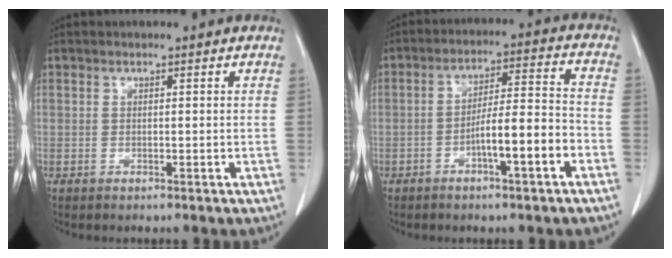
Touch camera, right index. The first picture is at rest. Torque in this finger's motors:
{"motor_torque": [0.98, -0.89, 0.39, 0.10]}